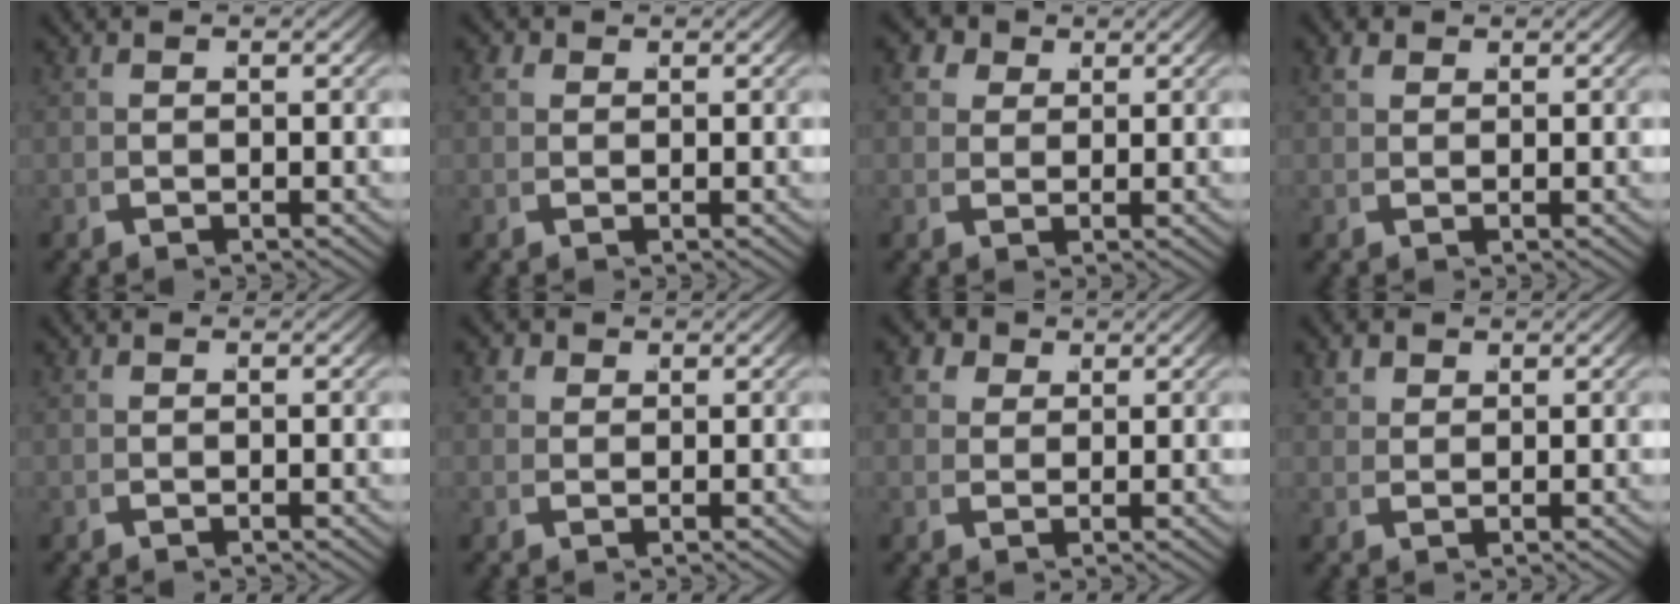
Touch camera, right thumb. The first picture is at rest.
{"total": 1.5, "force": [0.6, 1.3, 0.5], "torque": [-0.013, -0.003, 0.014]}
{"total": 4.1, "force": [1.8, 3.4, 1.5], "torque": [-0.041, -0.004, 0.032]}
{"total": 1.4, "force": [1.1, 0.9, 0.4], "torque": [-0.012, -0.001, 0.025]}
{"total": 0.0}
{"total": 1.9, "force": [1.0, 1.5, 0.5], "torque": [-0.014, -0.002, 0.019]}
{"total": 3.3, "force": [1.7, 2.6, 1.2], "torque": [-0.032, -0.004, 0.032]}
{"total": 2.0, "force": [1.6, 1.0, 0.5], "torque": [-0.014, 0.000, 0.037]}